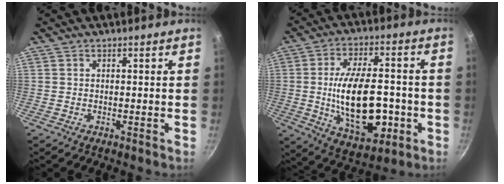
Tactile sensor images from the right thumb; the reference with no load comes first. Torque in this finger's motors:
{"motor_torque": [0.09, 2.14, 2.53, -0.24, 0.69]}